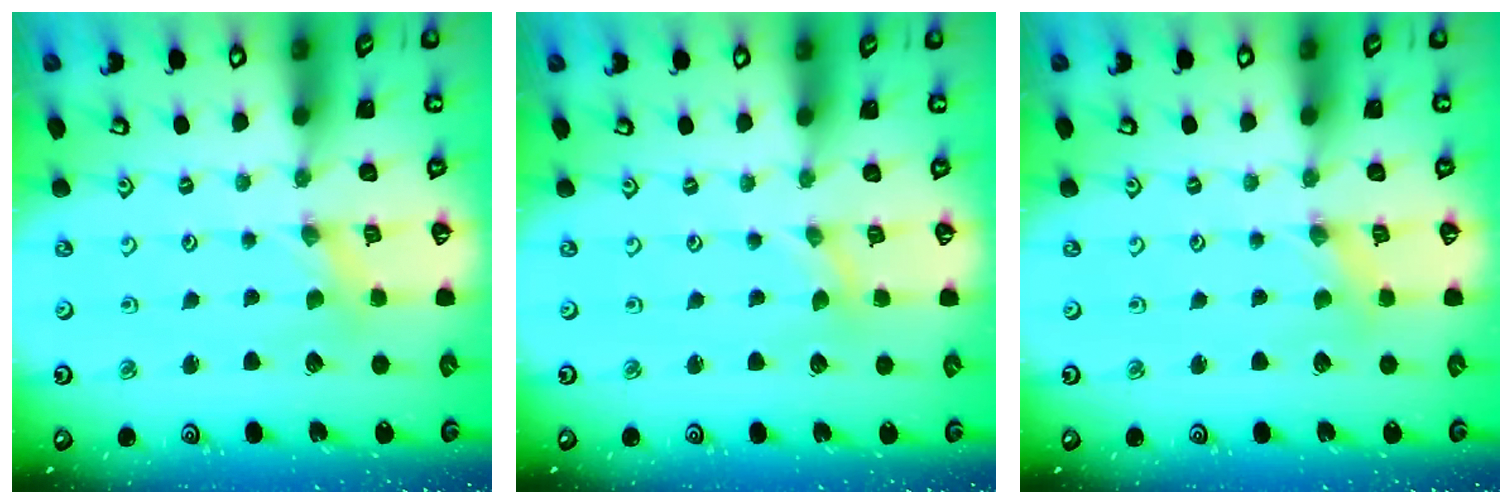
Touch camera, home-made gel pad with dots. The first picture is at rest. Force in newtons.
{"total": 0.0}
{"total": 0.6, "press": 0.6, "slide": 0.1}